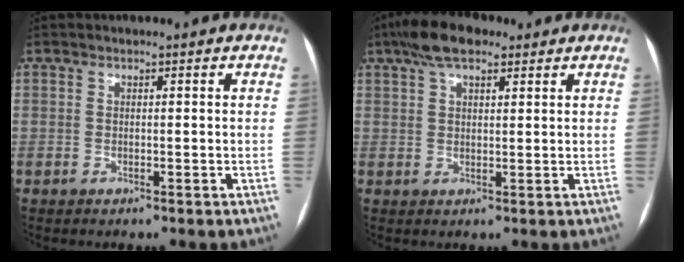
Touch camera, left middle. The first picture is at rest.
{"total": 7.0, "force": [4.6, 2.7, 4.6], "torque": [-0.088, 0.025, 0.078]}